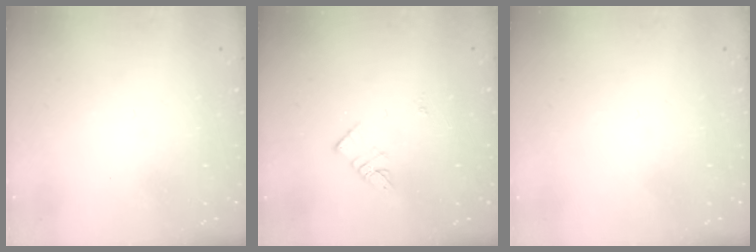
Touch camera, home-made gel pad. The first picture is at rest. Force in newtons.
{"total": 3.3, "press": 3.3, "slide": 0.3}
{"total": 1.8, "press": 1.7, "slide": 0.1}